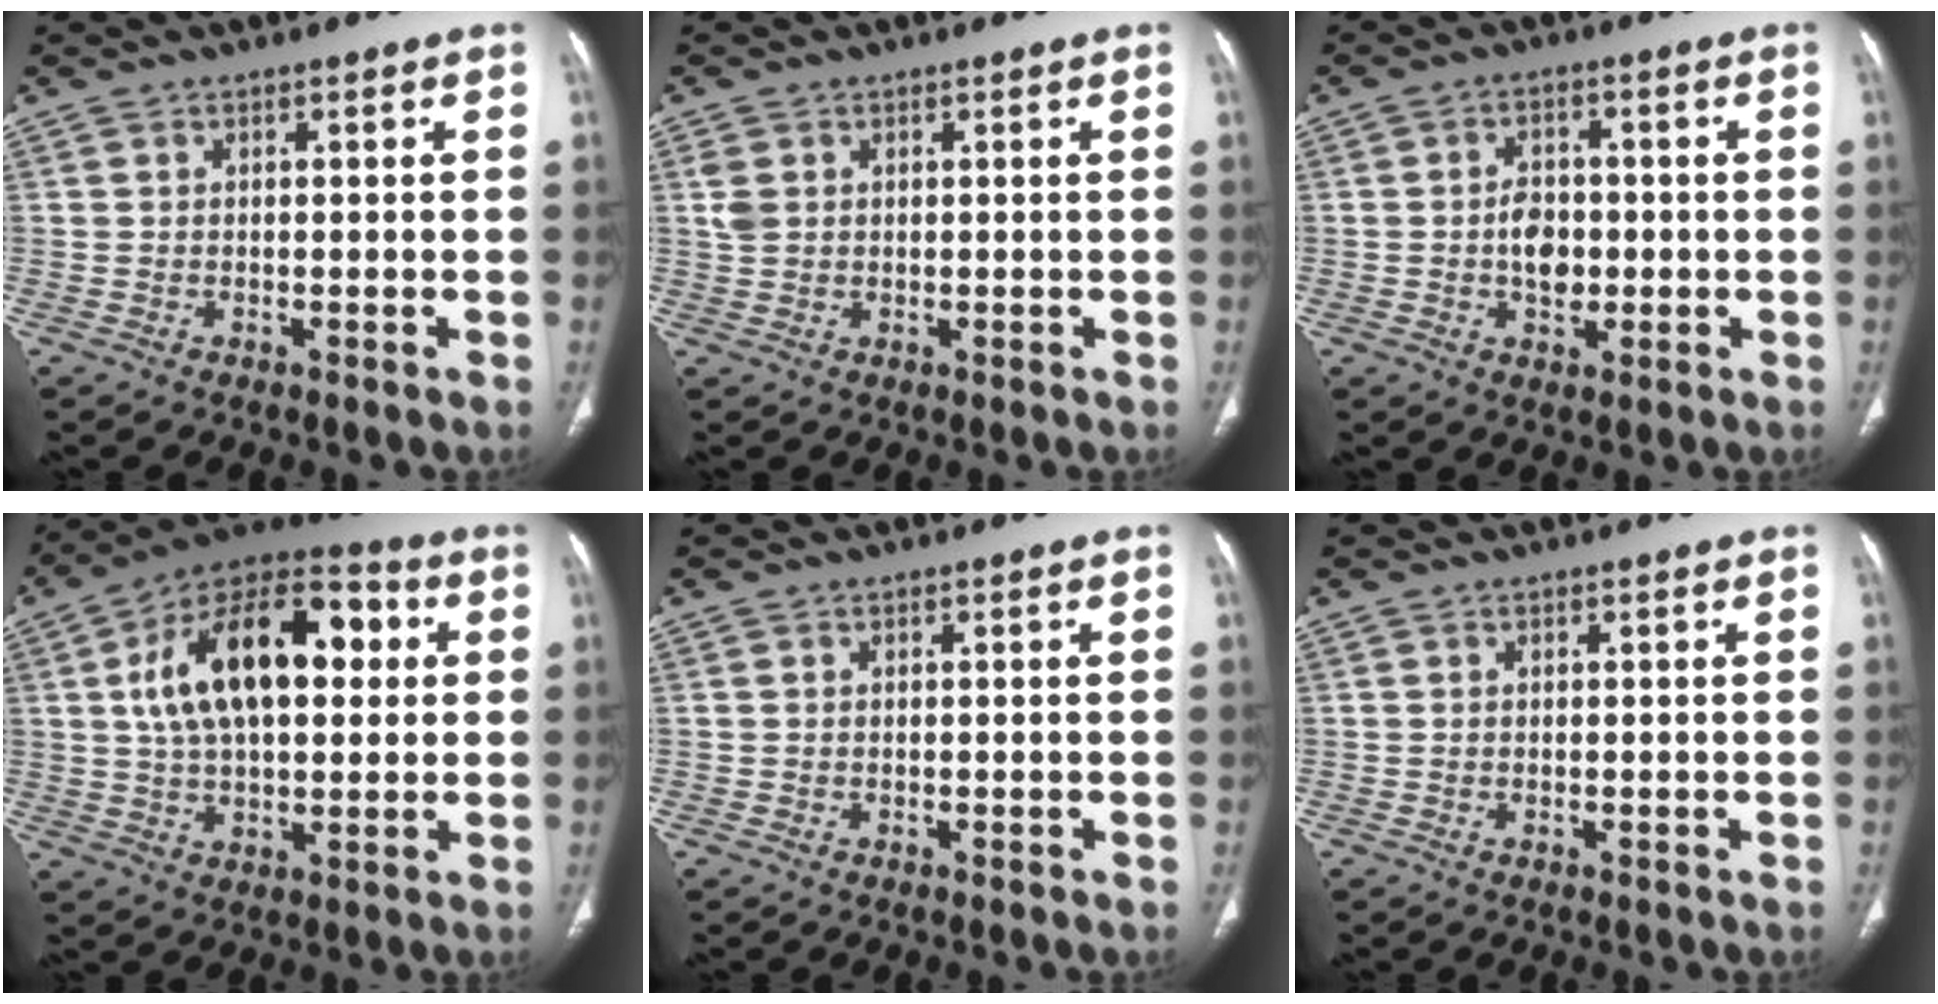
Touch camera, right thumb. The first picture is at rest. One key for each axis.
{"total": 2.4, "fx": 0.7, "fy": 1.8, "fz": 1.4, "tx": -0.031, "ty": 0.001, "tz": 0.020}
{"total": 5.6, "fx": -0.7, "fy": 4.0, "fz": 3.9, "tx": -0.047, "ty": 0.008, "tz": -0.011}
{"total": 21.6, "fx": 4.4, "fy": 11.6, "fz": 17.6, "tx": -0.270, "ty": 0.023, "tz": 0.063}
{"total": 0.0}
{"total": 0.0}